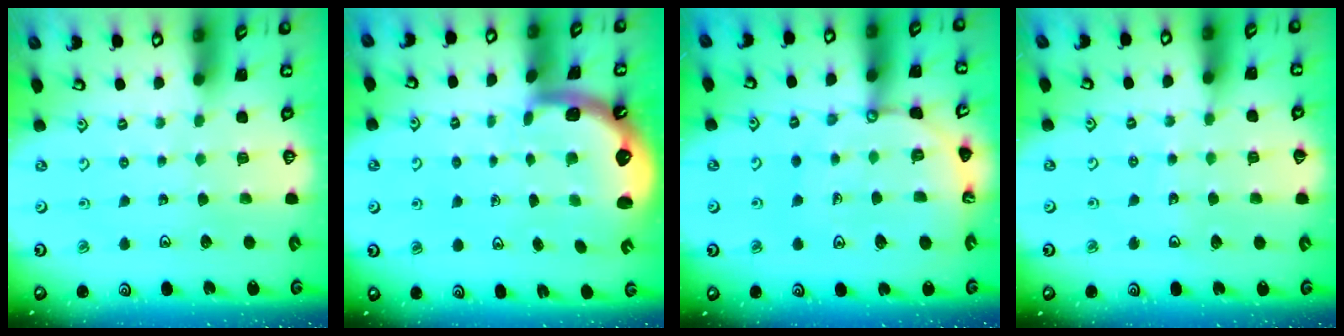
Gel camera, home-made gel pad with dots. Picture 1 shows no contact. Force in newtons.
{"total": 1.6, "press": 1.4, "slide": 0.6}
{"total": 12.6, "press": 12.4, "slide": 1.8}
{"total": 3.8, "press": 3.8, "slide": 0.4}